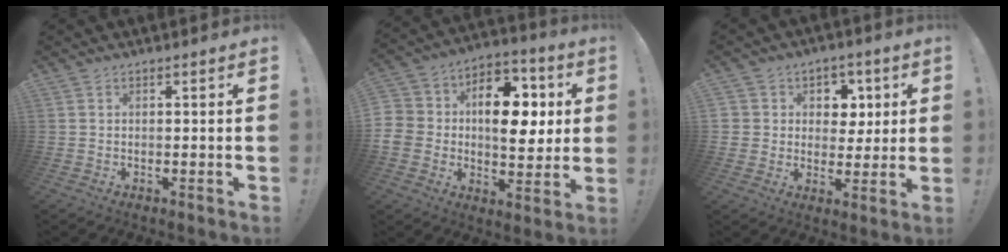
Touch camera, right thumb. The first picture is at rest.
{"total": 16.0, "force": [0.7, 11.7, 10.9], "torque": [-0.166, 0.014, 0.016]}
{"total": 7.7, "force": [1.7, 7.4, 1.5], "torque": [-0.015, -0.013, 0.037]}